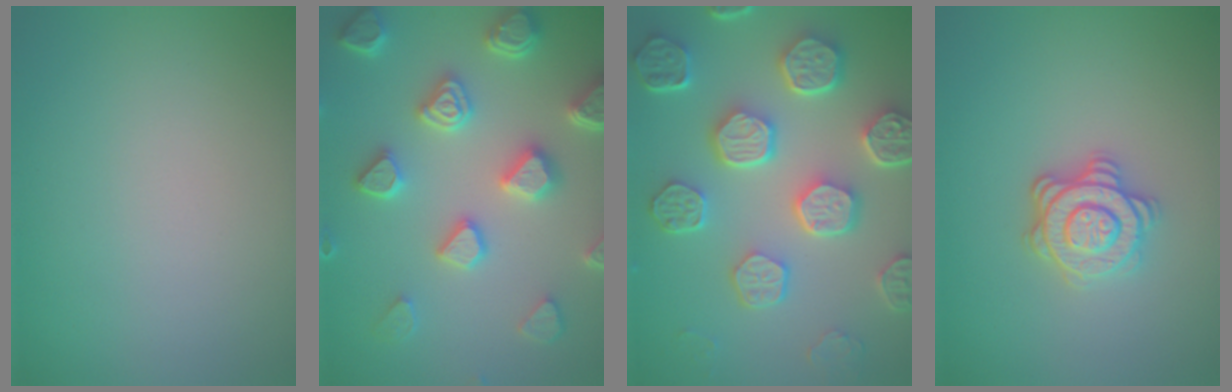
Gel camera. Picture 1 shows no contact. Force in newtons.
{"total": 6.1, "press": 5.3, "slide": 3.0}
{"total": 8.1, "press": 6.1, "slide": 5.4}
{"total": 3.6, "press": 3.1, "slide": 1.9}